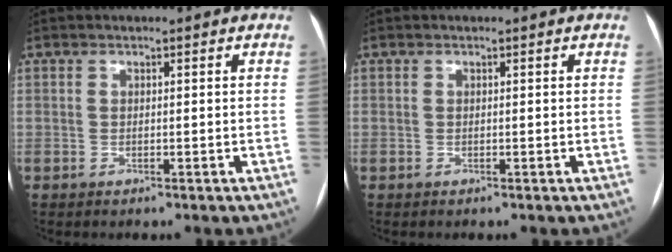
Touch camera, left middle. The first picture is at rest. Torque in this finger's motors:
{"motor_torque": [0.00, 0.03, -0.02, -0.06]}